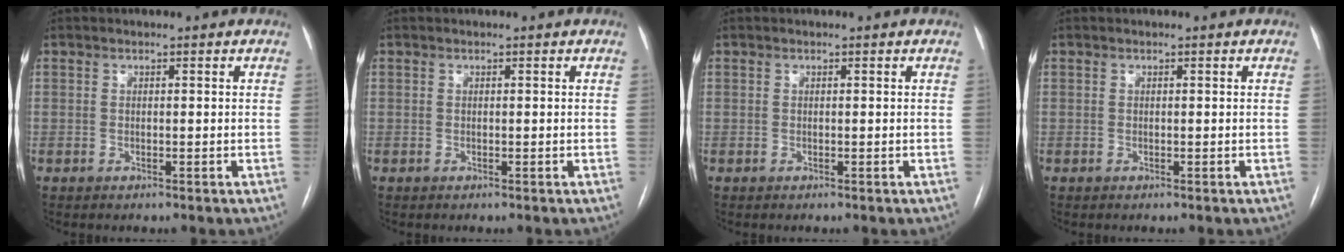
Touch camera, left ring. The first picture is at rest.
{"total": 0.0}
{"total": 0.0}
{"total": 0.0}